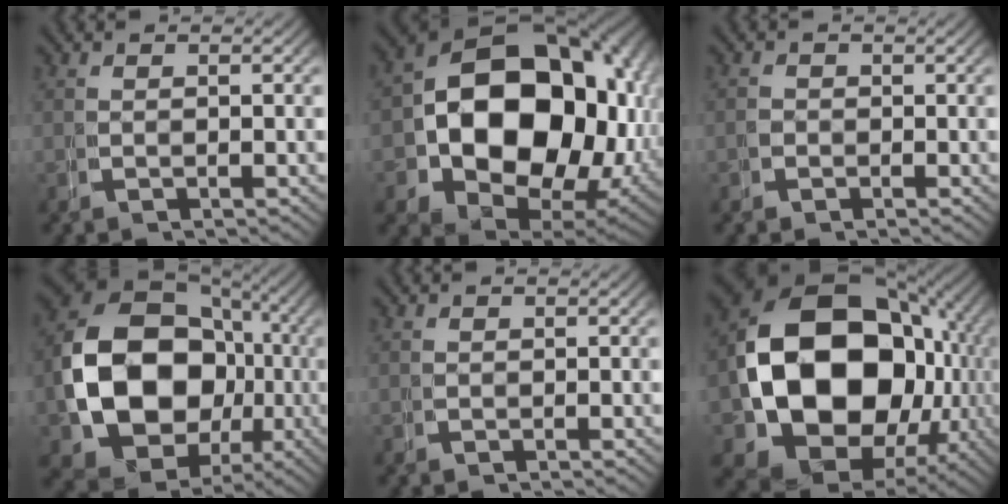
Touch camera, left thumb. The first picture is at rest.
{"total": 22.0, "force": [-0.3, 15.5, 15.7], "torque": [-0.262, -0.074, 0.025]}
{"total": 1.2, "force": [-0.6, 0.4, -0.9], "torque": [0.016, -0.005, -0.010]}
{"total": 17.9, "force": [-1.5, 14.1, 10.9], "torque": [-0.259, -0.089, 0.016]}
{"total": 0.0}
{"total": 24.3, "force": [-0.2, 18.0, 16.4], "torque": [-0.320, -0.084, 0.025]}